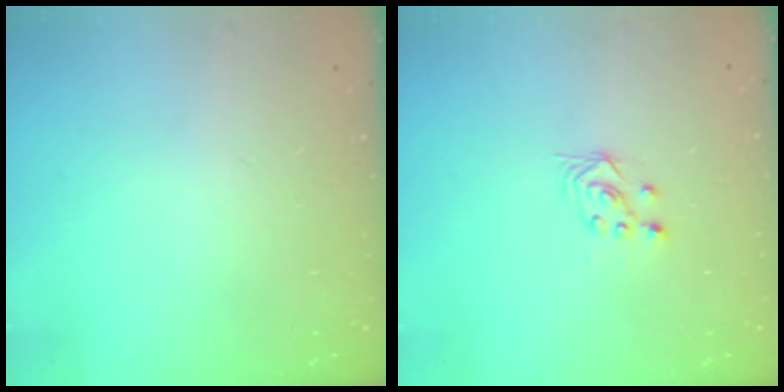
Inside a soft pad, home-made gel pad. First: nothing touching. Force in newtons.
{"total": 2.8, "press": 2.4, "slide": 1.4}